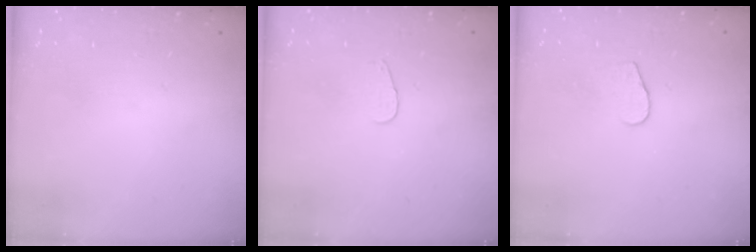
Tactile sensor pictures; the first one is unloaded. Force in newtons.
{"total": 3.4, "press": 3.4, "slide": 0.4}
{"total": 5.0, "press": 5.0, "slide": 0.4}